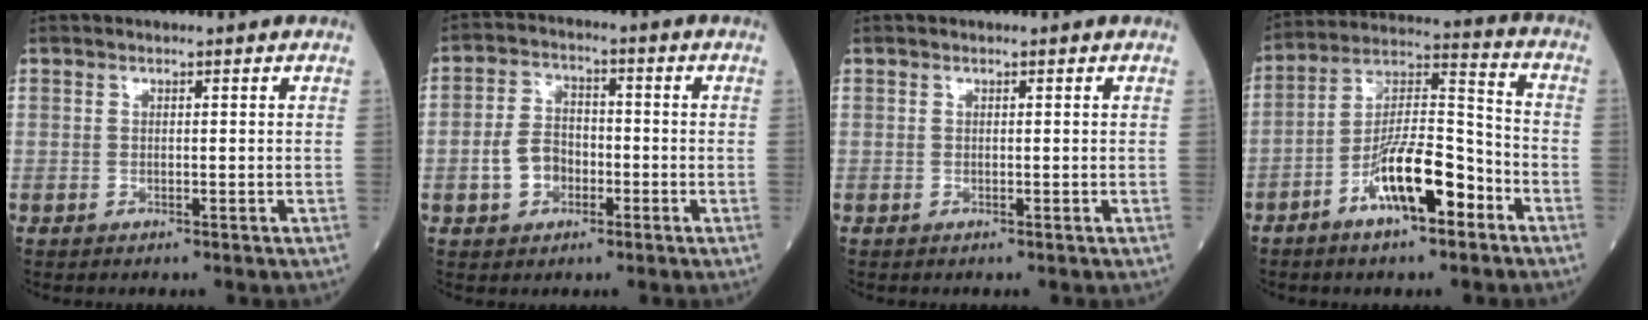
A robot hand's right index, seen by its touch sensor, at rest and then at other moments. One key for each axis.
{"total": 5.9, "fx": -1.9, "fy": 4.3, "fz": 3.6, "tx": -0.081, "ty": 0.017, "tz": -0.034}
{"total": 0.0}
{"total": 12.5, "fx": -6.3, "fy": 3.2, "fz": 10.2, "tx": -0.191, "ty": 0.014, "tz": -0.111}